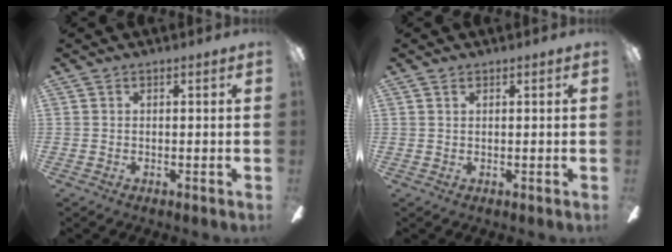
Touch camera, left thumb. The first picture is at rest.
{"total": 0.6, "force": [0.4, 0.3, 0.3], "torque": [-0.009, 0.003, 0.008]}